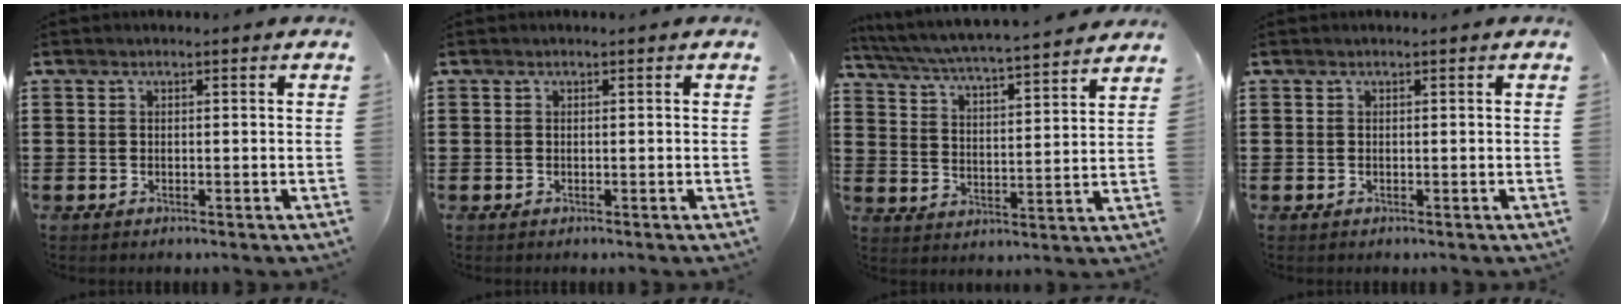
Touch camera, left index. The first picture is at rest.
{"total": 0.0}
{"total": 4.6, "force": [4.3, -0.4, 1.5], "torque": [-0.052, -0.037, 0.067]}
{"total": 0.0}